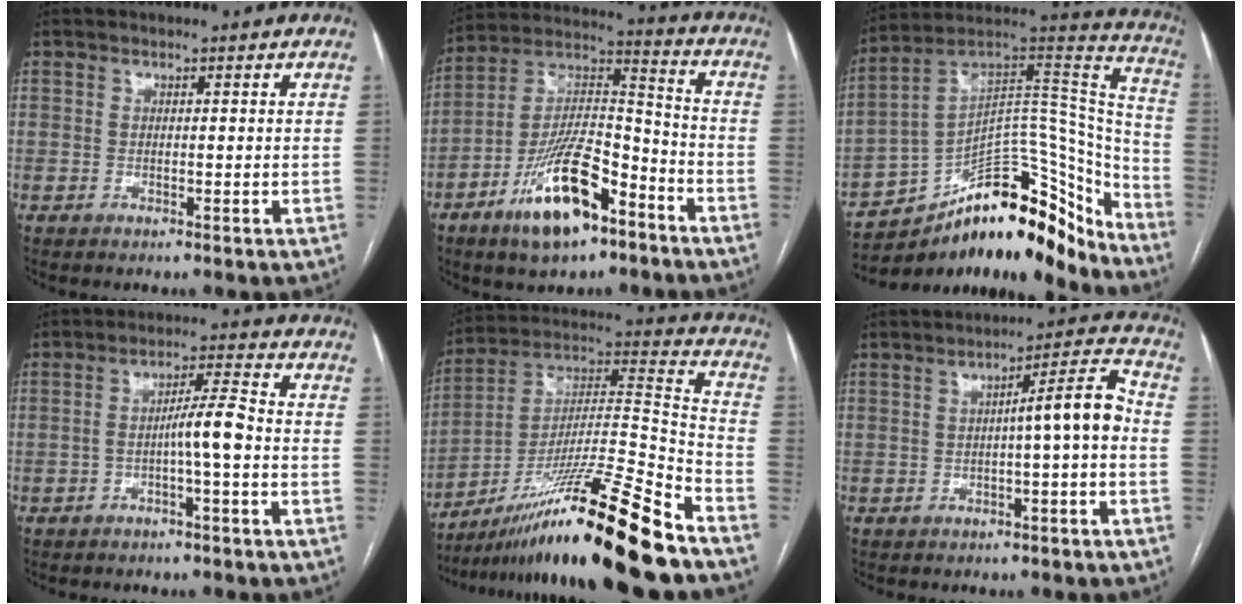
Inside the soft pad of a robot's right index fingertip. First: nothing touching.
{"total": 16.4, "force": [-9.3, 5.4, 12.4], "torque": [-0.237, 0.008, -0.160]}
{"total": 24.2, "force": [-18.6, 8.8, 12.9], "torque": [-0.143, 0.072, -0.276]}
{"total": 5.1, "force": [-1.6, -0.2, 4.8], "torque": [-0.081, 0.015, -0.025]}
{"total": 23.7, "force": [-17.2, -1.1, 16.2], "torque": [-0.259, -0.010, -0.300]}
{"total": 6.7, "force": [-0.8, 0.3, 6.6], "torque": [-0.093, 0.023, -0.012]}